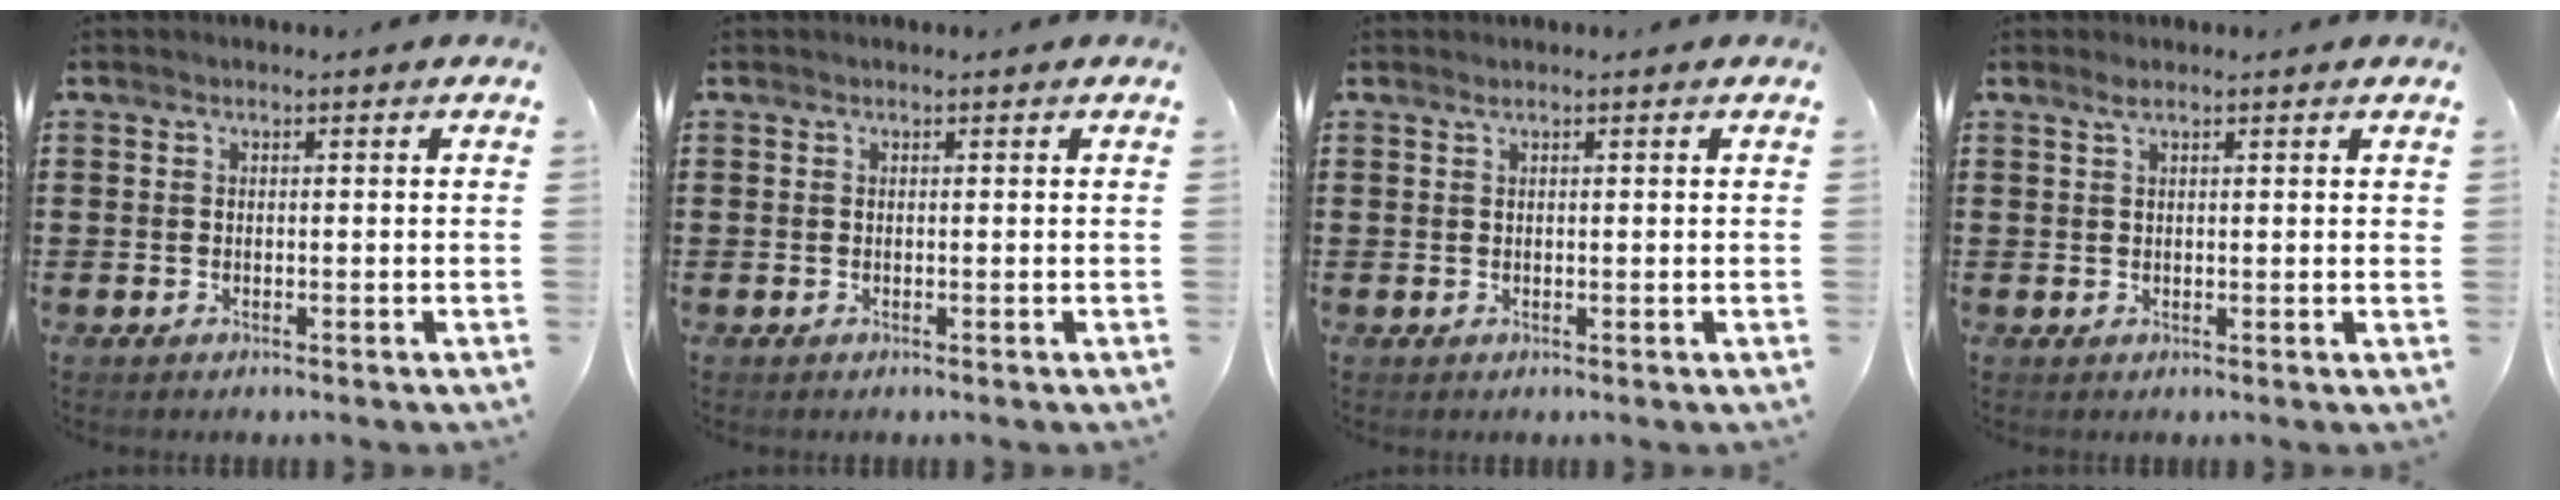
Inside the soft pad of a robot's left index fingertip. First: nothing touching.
{"total": 0.0}
{"total": 0.6, "force": [0.4, -0.1, 0.5], "torque": [-0.009, 0.000, 0.007]}
{"total": 1.5, "force": [1.1, 0.2, 1.1], "torque": [-0.022, 0.002, 0.019]}